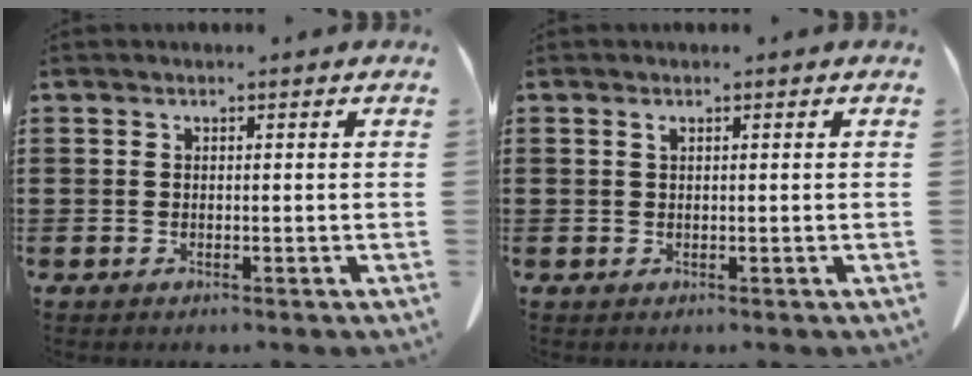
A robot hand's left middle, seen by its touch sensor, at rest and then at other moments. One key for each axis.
{"total": 0.7, "fx": 0.4, "fy": 0.1, "fz": 0.6, "tx": -0.014, "ty": -0.002, "tz": 0.009}